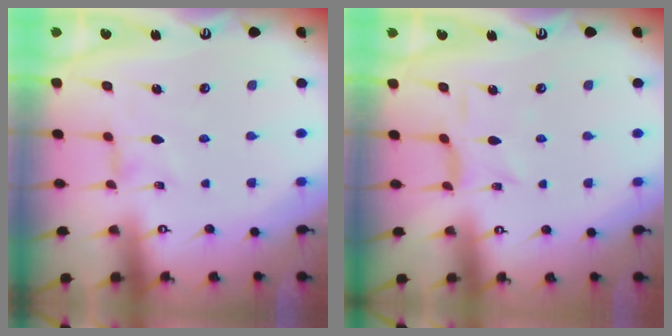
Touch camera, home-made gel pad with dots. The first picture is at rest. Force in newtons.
{"total": 2.5, "press": 2.5, "slide": 0.2}